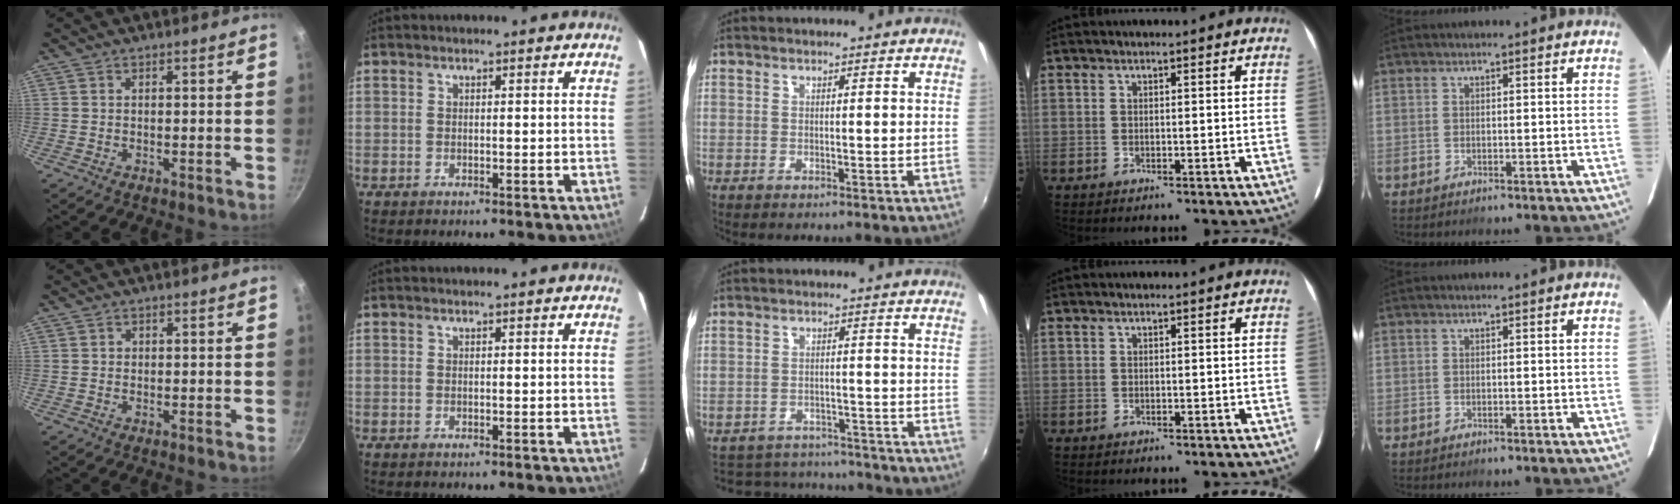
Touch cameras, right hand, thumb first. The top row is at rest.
{"thumb": {"total": 0.6, "force": [0.1, 0.6, 0.1], "torque": [0.003, 0.002, 0.000]}, "middle": {"total": 11.1, "force": [-9.9, 4.3, 2.3], "torque": [-0.062, 0.023, -0.136]}}